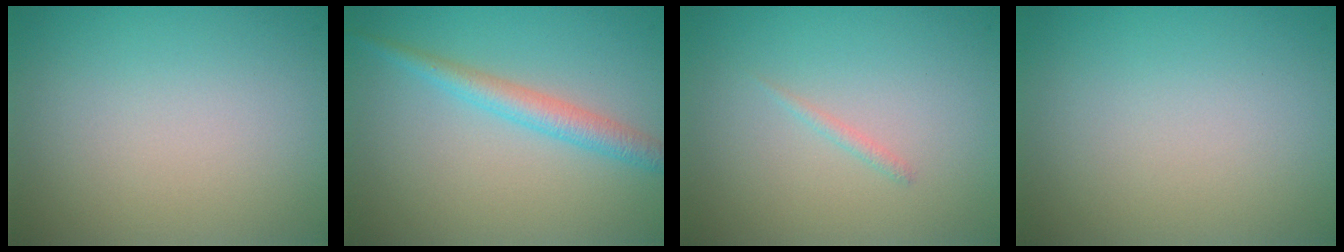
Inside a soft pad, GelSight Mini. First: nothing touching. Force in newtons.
{"total": 2.6, "press": 2.6, "slide": 0.0}
{"total": 0.6, "press": 0.6, "slide": 0.1}
{"total": 0.0}